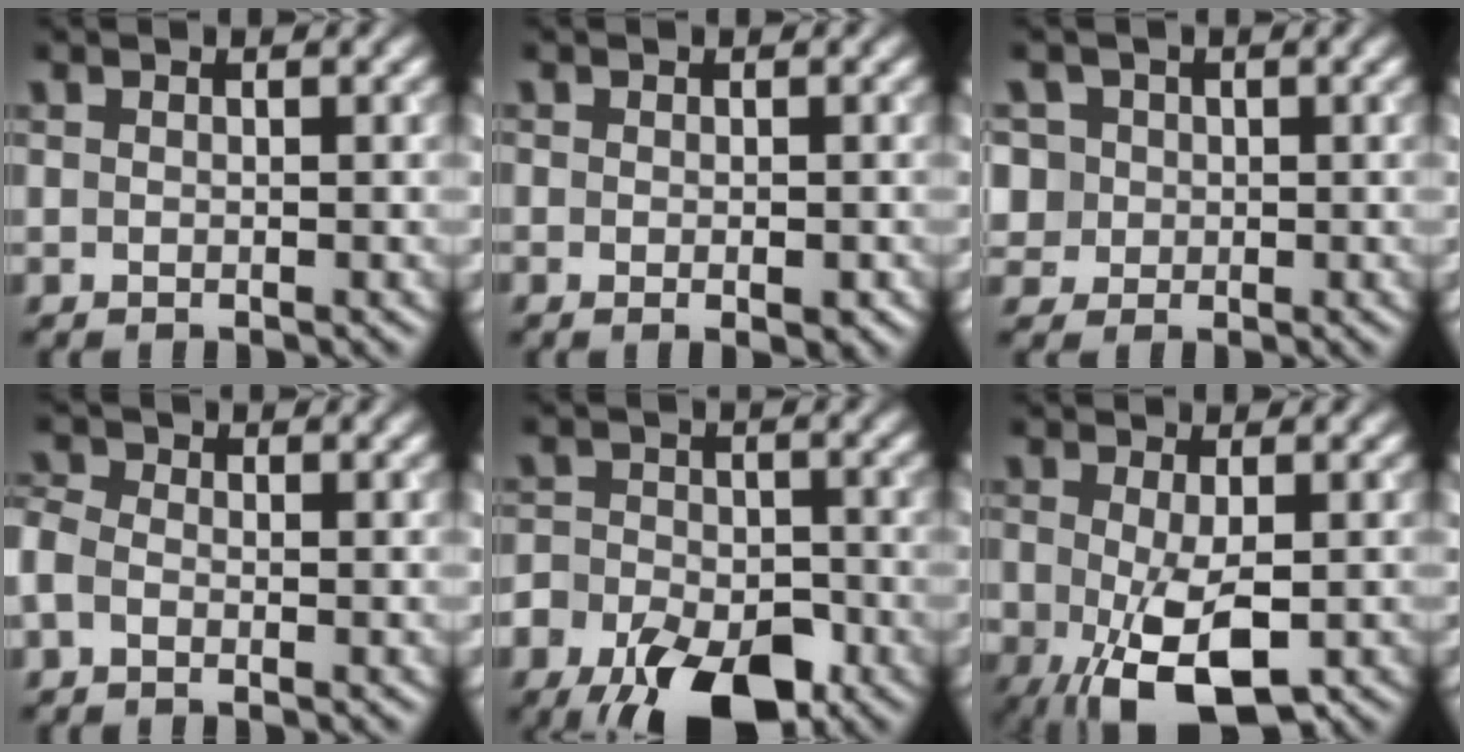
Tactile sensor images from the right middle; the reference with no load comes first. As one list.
[{"total": 1.5, "force": [-0.5, 0.6, 1.3], "torque": [-0.018, -0.006, -0.004]}, {"total": 5.2, "force": [1.6, 4.6, 1.8], "torque": [-0.037, 0.027, 0.011]}, {"total": 2.2, "force": [-0.8, 1.5, 1.3], "torque": [-0.036, 0.003, -0.028]}, {"total": 10.3, "force": [-6.2, 5.8, 5.8], "torque": [-0.106, -0.033, -0.099]}, {"total": 6.8, "force": [-1.8, 3.5, 5.5], "torque": [-0.121, -0.026, -0.020]}]